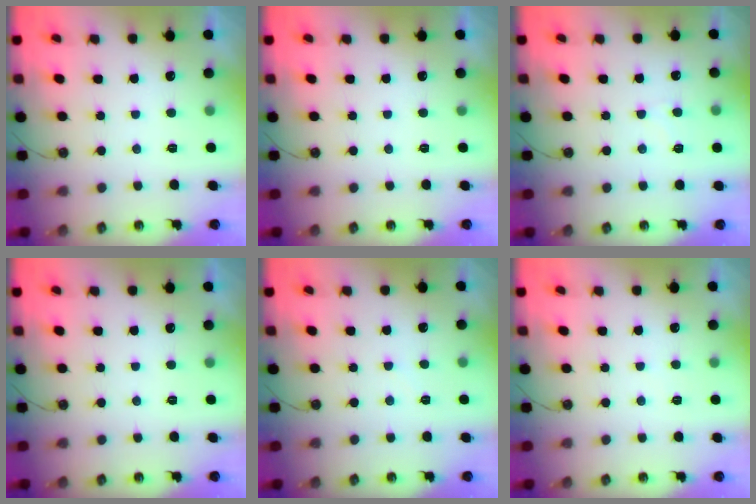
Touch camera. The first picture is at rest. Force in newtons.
{"total": 0.0}
{"total": 5.0, "press": 4.9, "slide": 0.6}
{"total": 0.0}
{"total": 2.5, "press": 2.5, "slide": 0.4}
{"total": 1.8, "press": 1.7, "slide": 0.3}